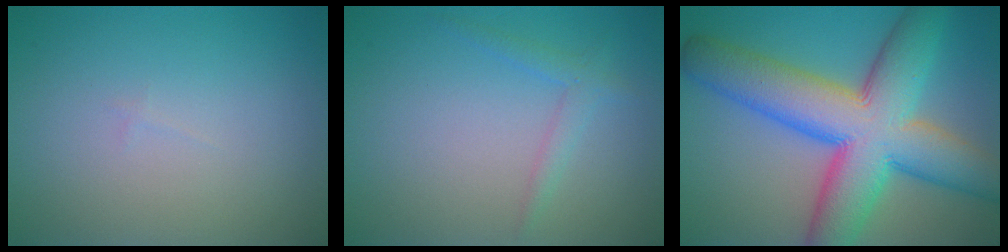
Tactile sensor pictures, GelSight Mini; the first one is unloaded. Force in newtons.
{"total": 1.5, "press": 1.5, "slide": 0.1}
{"total": 12.8, "press": 12.8, "slide": 0.5}